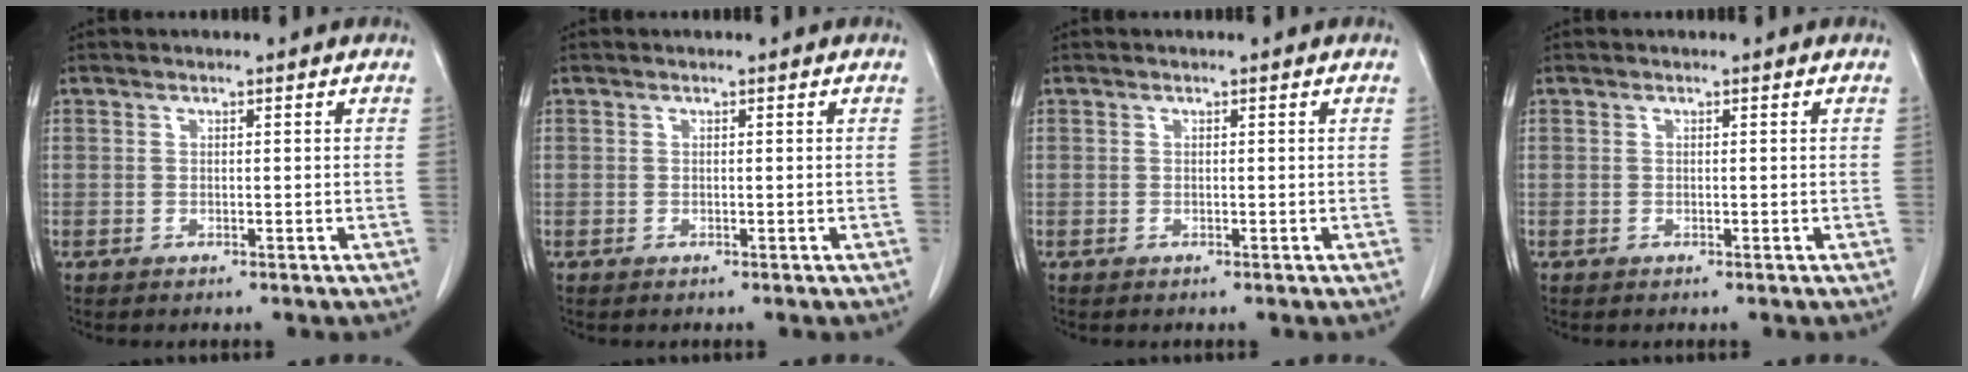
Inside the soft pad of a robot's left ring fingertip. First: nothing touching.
{"total": 0.0}
{"total": 0.0}
{"total": 0.0}